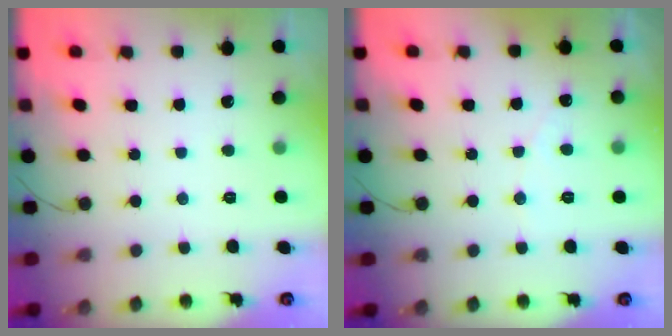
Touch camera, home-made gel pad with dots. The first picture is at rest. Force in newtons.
{"total": 2.5, "press": 2.5, "slide": 0.1}